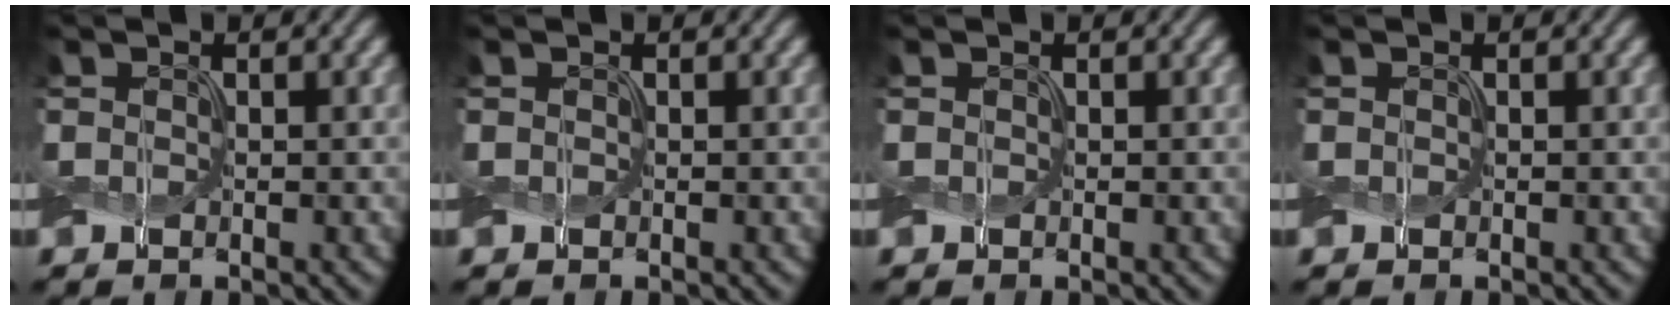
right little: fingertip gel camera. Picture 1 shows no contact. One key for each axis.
{"total": 0.0}
{"total": 0.0}
{"total": 0.0}